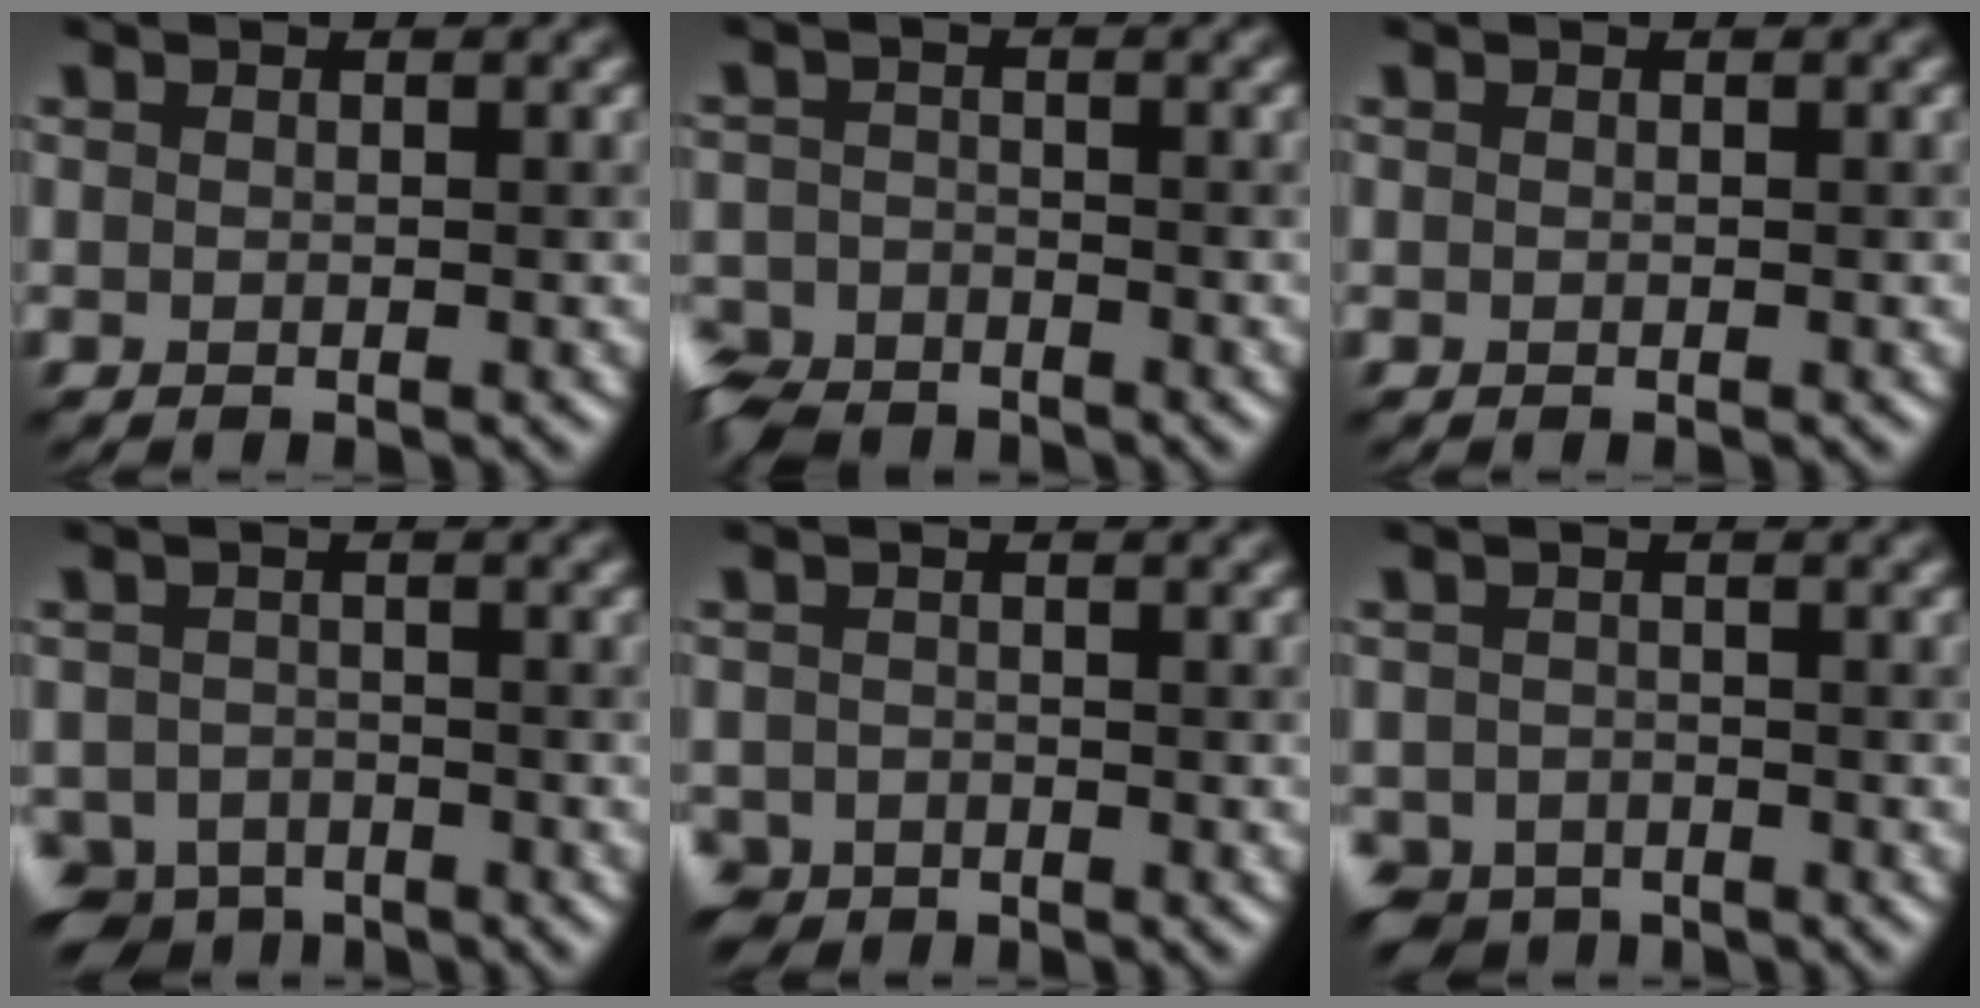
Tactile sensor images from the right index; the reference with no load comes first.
{"total": 4.6, "force": [-3.9, 2.0, 1.2], "torque": [-0.025, -0.010, -0.082]}
{"total": 0.0}
{"total": 4.7, "force": [-3.5, 2.9, 1.1], "torque": [-0.005, -0.001, -0.064]}
{"total": 2.6, "force": [-1.8, 1.8, 0.4], "torque": [0.014, 0.004, -0.033]}
{"total": 3.9, "force": [-3.0, 2.4, 0.6], "torque": [0.009, 0.001, -0.049]}